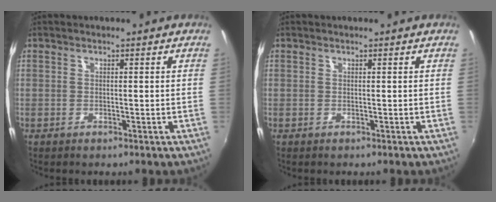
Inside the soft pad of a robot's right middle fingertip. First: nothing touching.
{"total": 0.0}